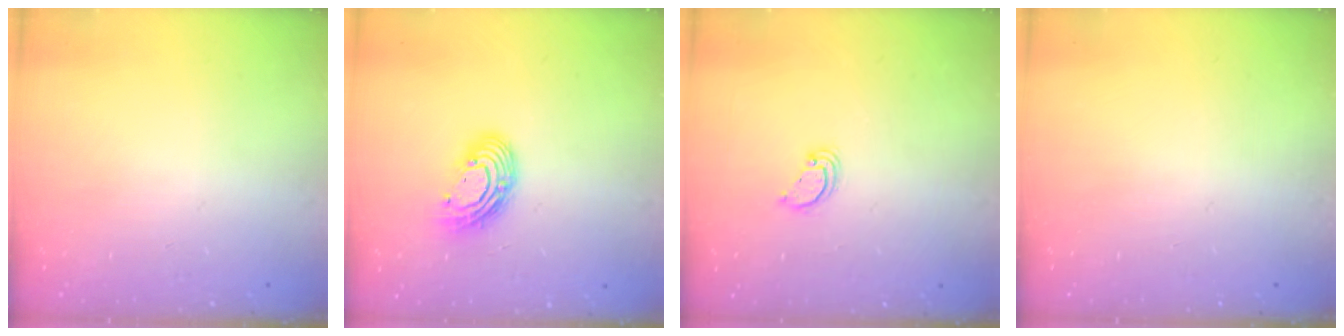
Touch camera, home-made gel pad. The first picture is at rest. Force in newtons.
{"total": 11.3, "press": 11.2, "slide": 0.9}
{"total": 3.3, "press": 3.3, "slide": 0.3}
{"total": 0.0}